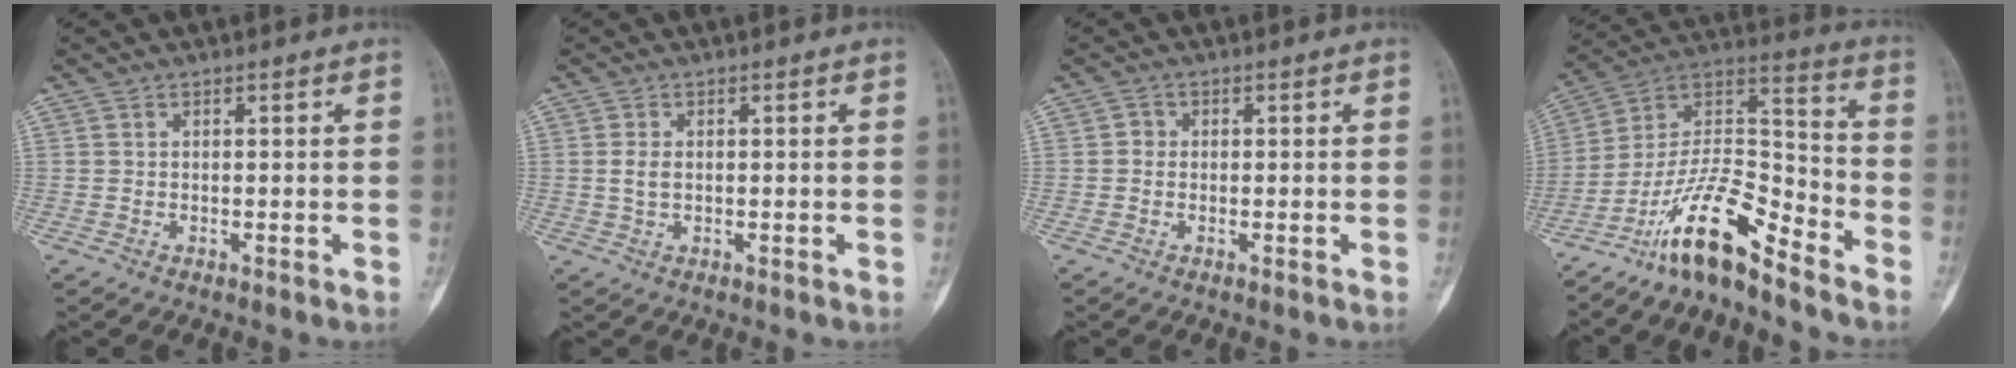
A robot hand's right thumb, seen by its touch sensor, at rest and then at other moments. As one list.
[{"total": 2.2, "force": [0.1, 1.3, 1.7], "torque": [-0.036, 0.000, 0.002]}, {"total": 1.2, "force": [-0.1, 1.2, 0.4], "torque": [0.002, 0.005, -0.006]}, {"total": 15.3, "force": [-11.5, 4.0, 9.3], "torque": [-0.162, 0.104, -0.214]}]